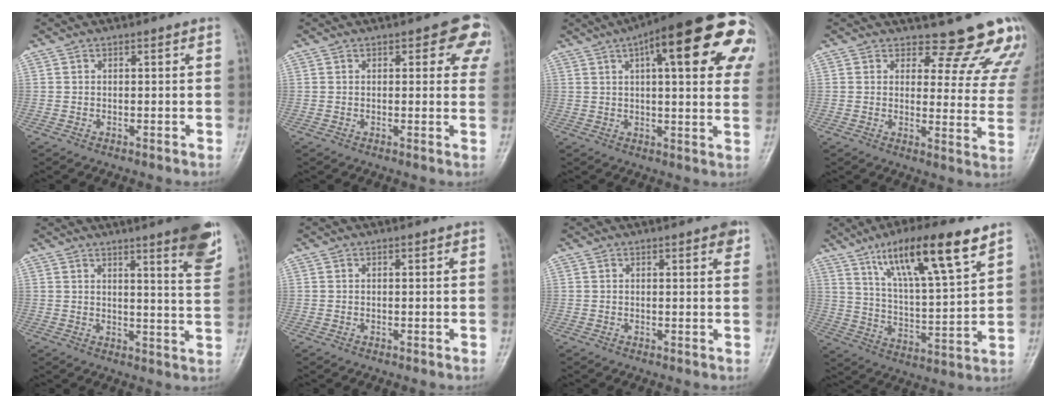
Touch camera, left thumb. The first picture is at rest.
{"total": 6.8, "force": [3.1, 3.7, 4.8], "torque": [-0.004, -0.004, 0.025]}
{"total": 26.7, "force": [10.4, 8.1, 23.2], "torque": [-0.257, 0.025, 0.135]}
{"total": 13.3, "force": [12.2, 4.3, 2.9], "torque": [0.012, -0.115, 0.119]}
{"total": 10.6, "force": [6.4, 1.2, 8.4], "torque": [-0.095, -0.038, 0.077]}
{"total": 0.0}
{"total": 2.5, "force": [1.4, 0.7, 1.9], "torque": [-0.018, -0.003, 0.013]}
{"total": 17.3, "force": [10.3, 3.5, 13.5], "torque": [-0.217, -0.041, 0.185]}